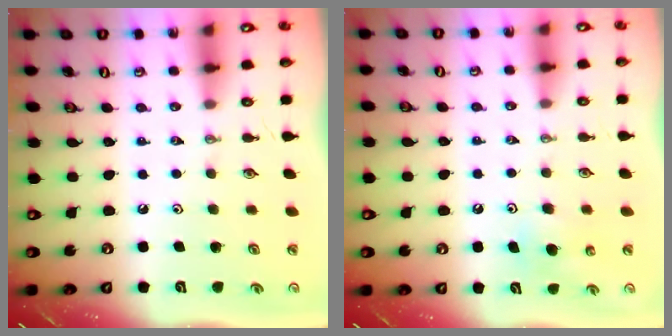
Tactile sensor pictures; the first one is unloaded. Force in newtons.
{"total": 5.4, "press": 5.3, "slide": 0.5}